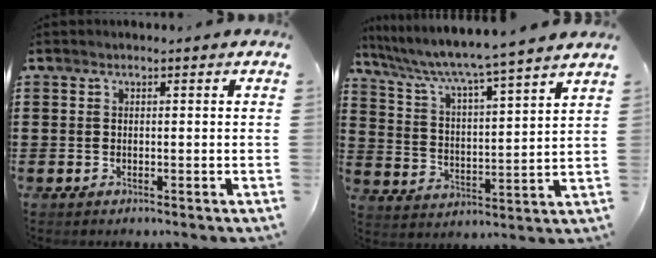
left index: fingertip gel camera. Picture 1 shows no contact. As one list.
[{"total": 4.8, "force": [4.3, -0.9, 2.0], "torque": [-0.061, -0.042, 0.062]}]